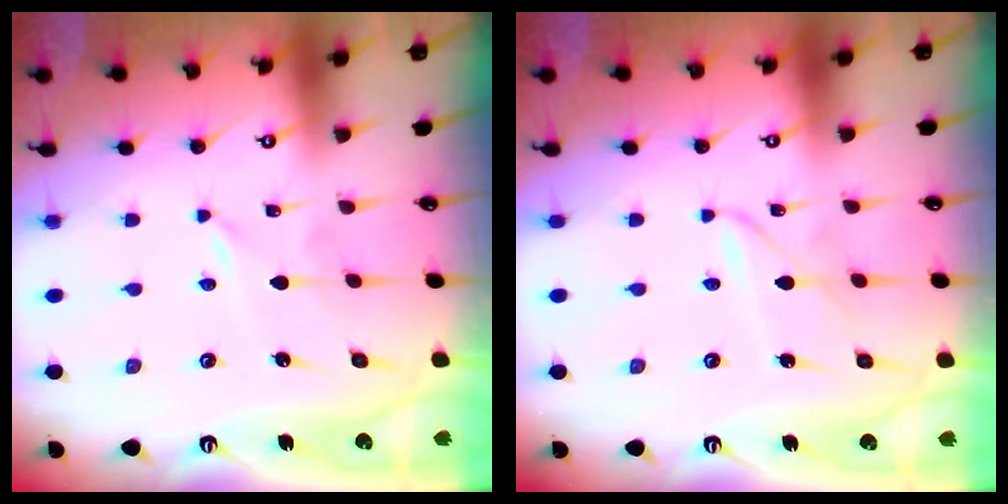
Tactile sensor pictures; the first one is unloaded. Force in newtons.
{"total": 1.8, "press": 1.8, "slide": 0.2}